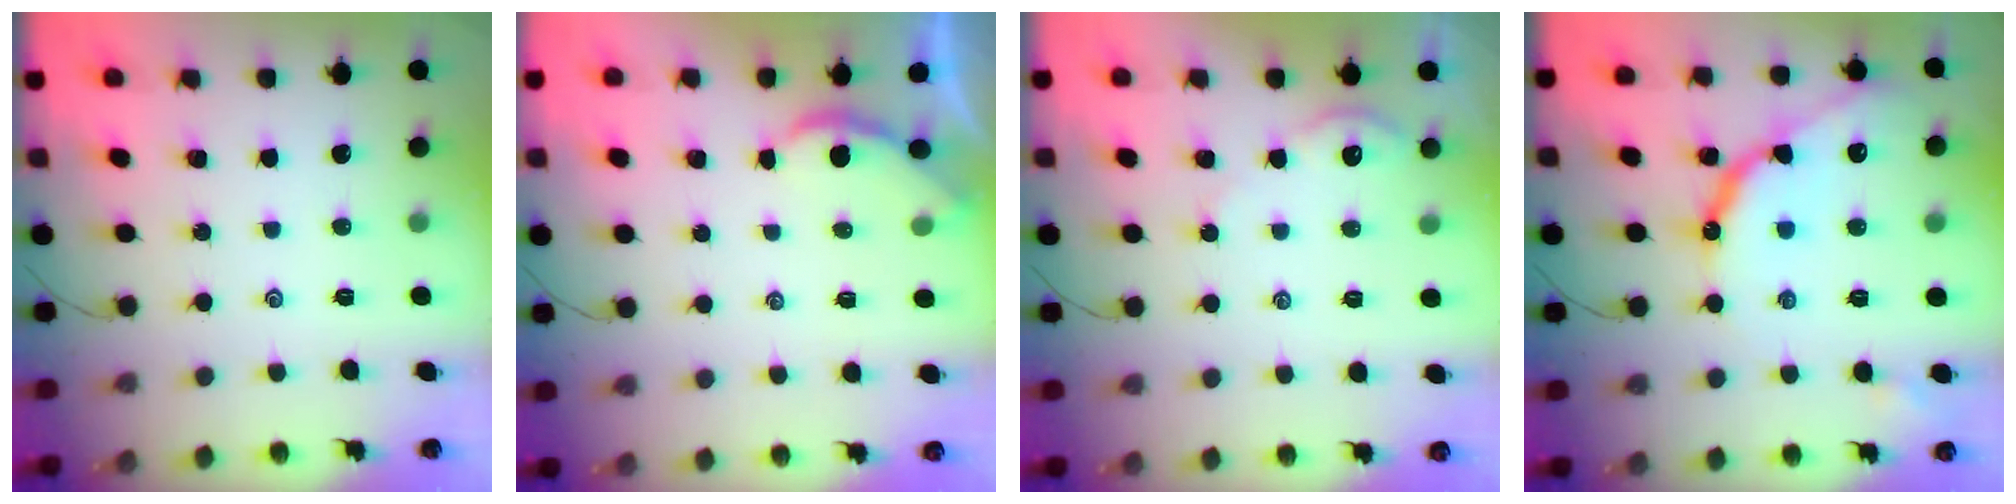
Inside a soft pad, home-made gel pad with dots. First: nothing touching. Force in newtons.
{"total": 1.6, "press": 1.6, "slide": 0.1}
{"total": 2.4, "press": 2.4, "slide": 0.3}
{"total": 12.9, "press": 12.8, "slide": 0.8}